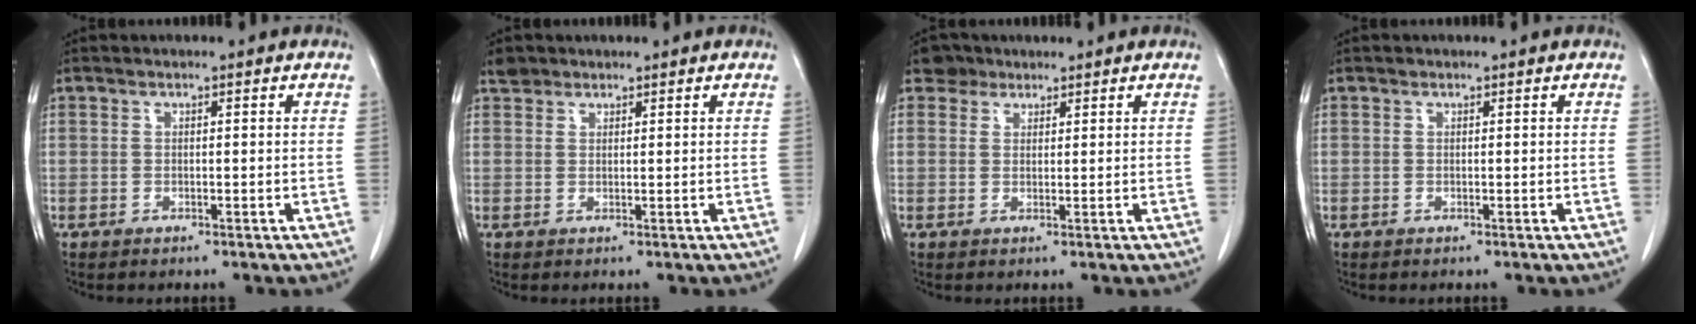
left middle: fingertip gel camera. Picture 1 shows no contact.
{"total": 1.7, "force": [1.4, 1.0, 0.0], "torque": [0.000, 0.006, 0.023]}
{"total": 2.5, "force": [1.9, 1.6, 0.0], "torque": [-0.001, 0.006, 0.030]}
{"total": 0.0}